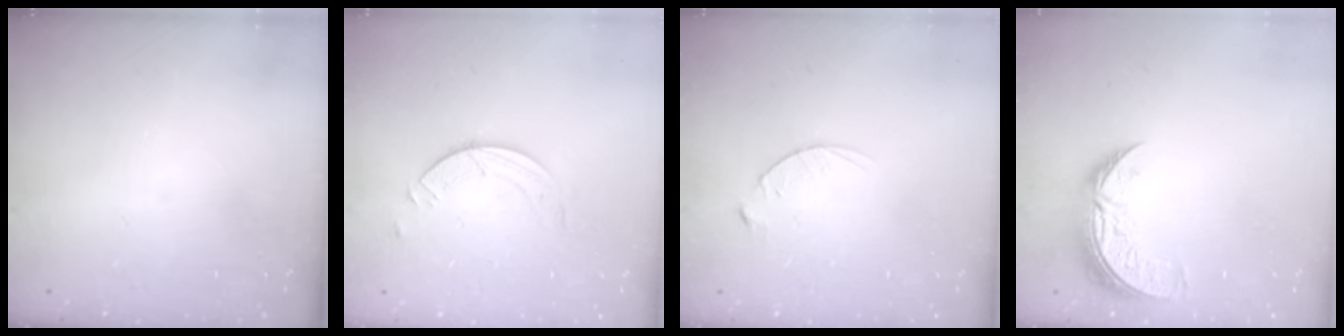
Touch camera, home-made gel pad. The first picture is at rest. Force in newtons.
{"total": 6.0, "press": 6.0, "slide": 0.6}
{"total": 3.5, "press": 3.5, "slide": 0.4}
{"total": 9.1, "press": 9.0, "slide": 0.8}